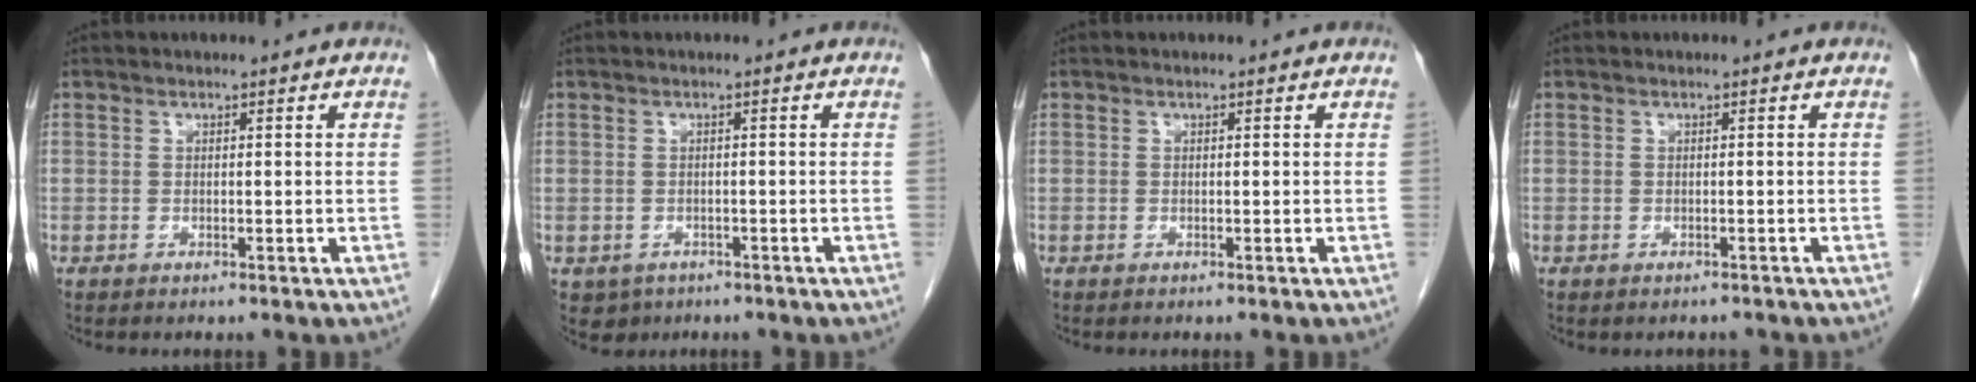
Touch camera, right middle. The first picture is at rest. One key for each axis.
{"total": 2.9, "fx": -1.6, "fy": 2.4, "fz": 0.5, "tx": -0.007, "ty": 0.003, "tz": -0.019}
{"total": 0.0}
{"total": 1.1, "fx": -0.9, "fy": 0.5, "fz": 0.1, "tx": -0.006, "ty": 0.000, "tz": -0.013}